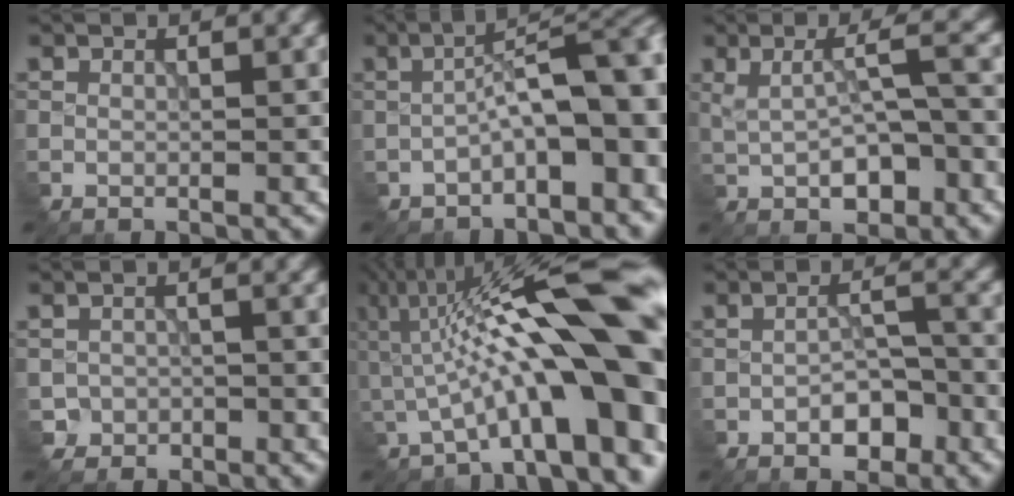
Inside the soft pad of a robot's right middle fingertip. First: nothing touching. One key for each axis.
{"total": 9.5, "fx": -1.9, "fy": 3.6, "fz": 8.6, "tx": -0.122, "ty": 0.016, "tz": -0.029}
{"total": 4.4, "fx": 0.0, "fy": 1.4, "fz": 4.2, "tx": -0.067, "ty": 0.006, "tz": 0.003}
{"total": 1.7, "fx": -1.0, "fy": 1.3, "fz": -0.3, "tx": 0.005, "ty": 0.000, "tz": -0.014}
{"total": 17.4, "fx": 1.2, "fy": 5.0, "fz": 16.6, "tx": -0.237, "ty": 0.041, "tz": 0.027}
{"total": 3.1, "fx": -1.8, "fy": 1.4, "fz": 2.1, "tx": -0.035, "ty": 0.003, "tz": -0.029}